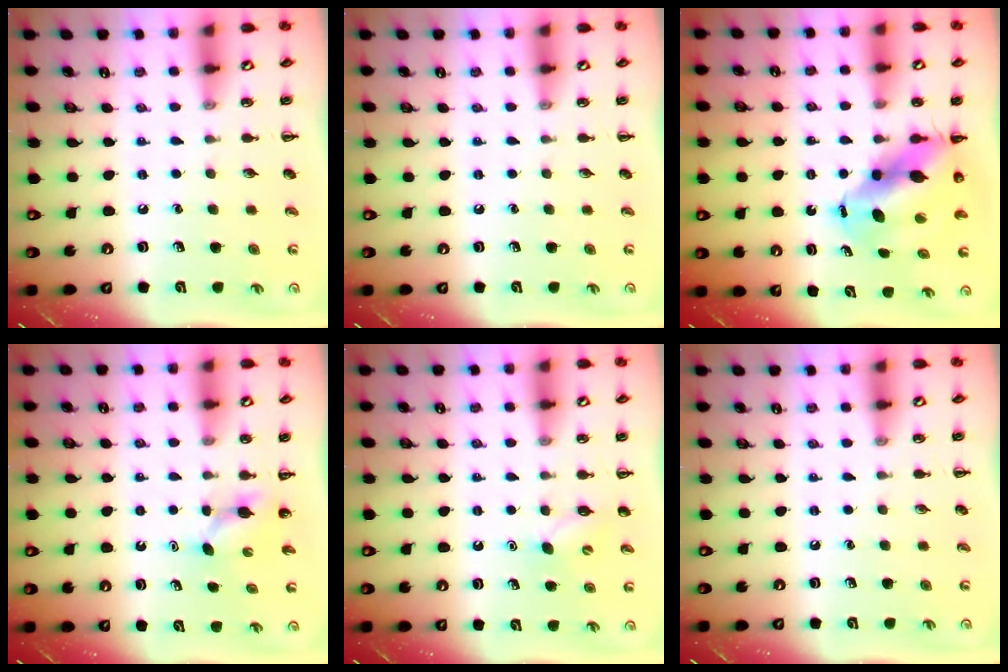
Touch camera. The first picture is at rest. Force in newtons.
{"total": 0.0}
{"total": 10.9, "press": 10.6, "slide": 2.6}
{"total": 2.9, "press": 2.8, "slide": 0.8}
{"total": 5.4, "press": 5.2, "slide": 1.5}
{"total": 0.0}